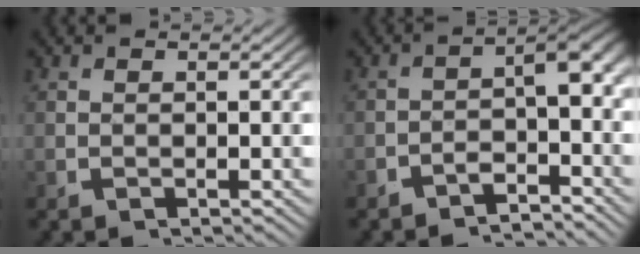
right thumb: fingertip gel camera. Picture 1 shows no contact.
{"total": 4.8, "force": [-1.8, 2.4, 3.7], "torque": [-0.036, -0.002, -0.037]}